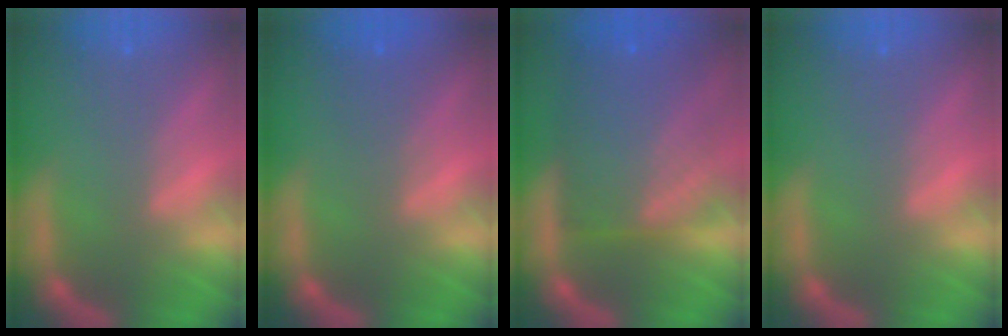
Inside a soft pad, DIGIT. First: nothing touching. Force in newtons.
{"total": 2.0}
{"total": 10.1}
{"total": 0.0}